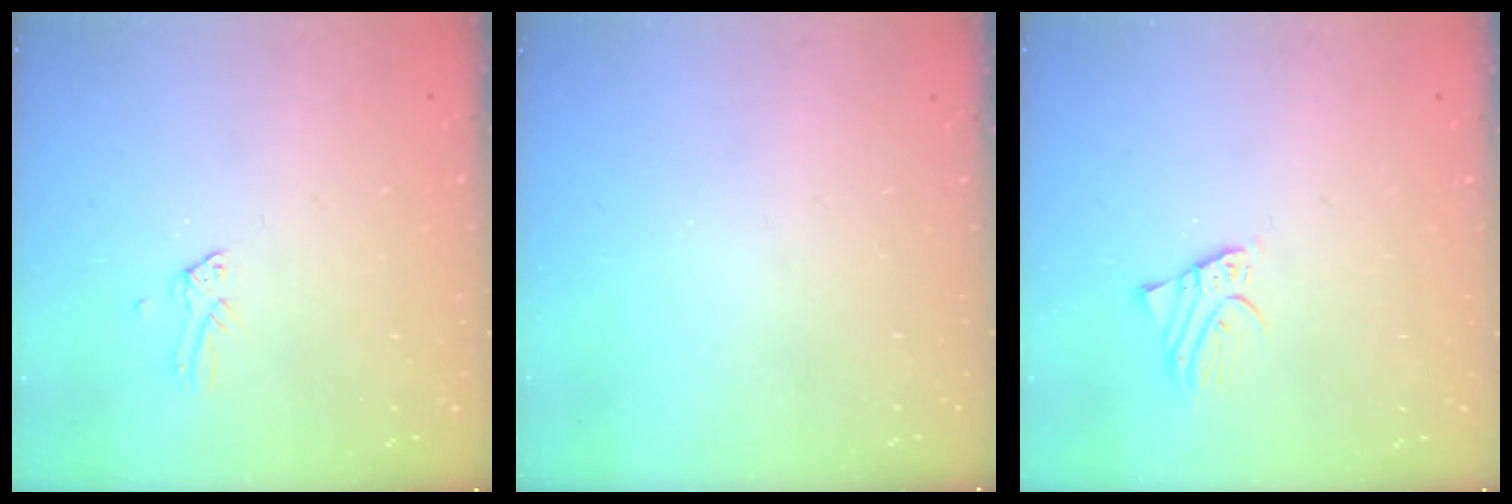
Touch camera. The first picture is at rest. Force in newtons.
{"total": 0.0}
{"total": 2.1, "press": 2.1, "slide": 0.2}